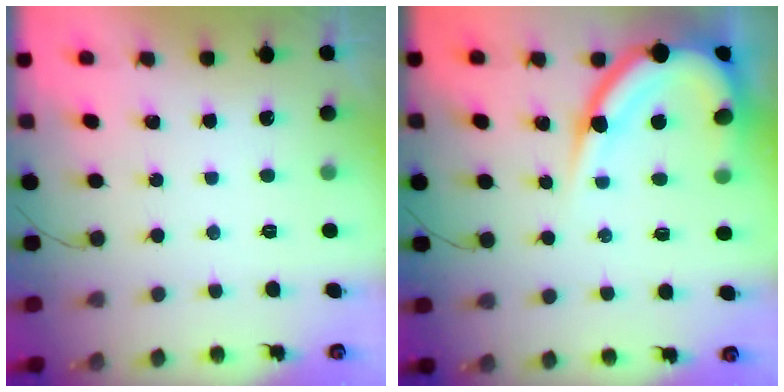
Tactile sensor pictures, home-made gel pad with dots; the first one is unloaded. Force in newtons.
{"total": 14.1, "press": 14.0, "slide": 1.3}